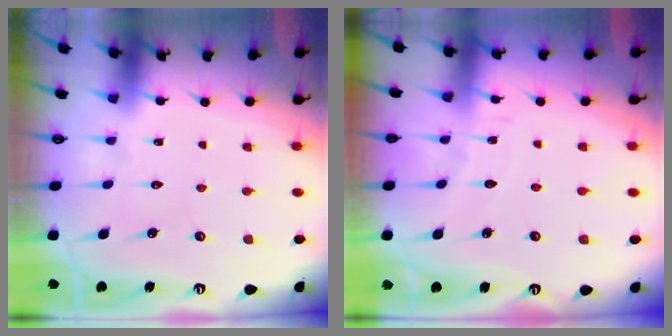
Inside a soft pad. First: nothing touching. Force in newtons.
{"total": 2.1, "press": 2.1, "slide": 0.2}